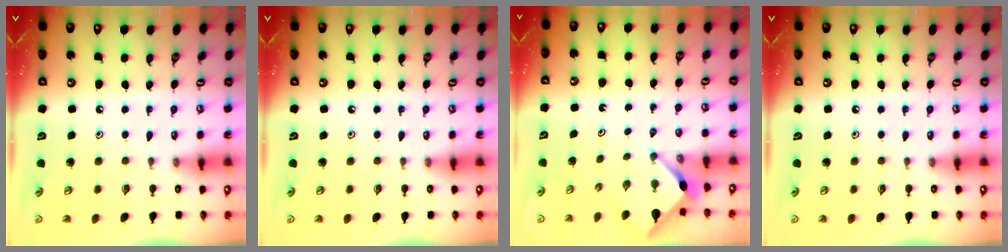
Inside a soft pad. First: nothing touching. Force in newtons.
{"total": 0.0}
{"total": 3.4, "press": 3.4, "slide": 0.2}
{"total": 0.0}